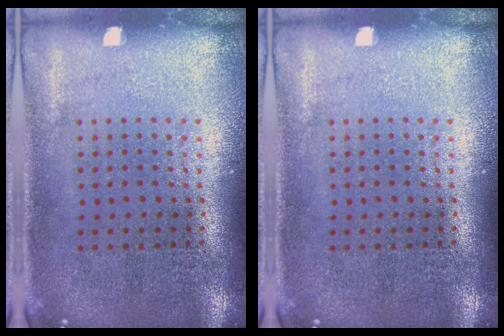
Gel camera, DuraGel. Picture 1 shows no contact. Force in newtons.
{"total": 0.0}